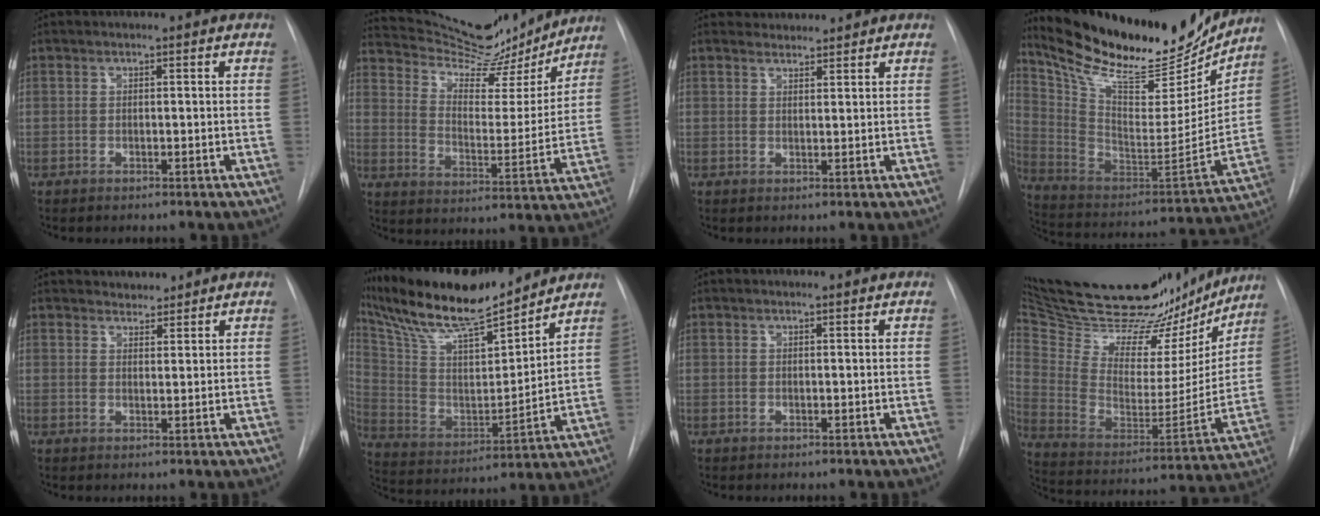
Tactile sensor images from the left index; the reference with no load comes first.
{"total": 19.9, "force": [18.6, 4.0, 5.9], "torque": [-0.094, -0.023, 0.269]}
{"total": 2.4, "force": [2.4, 0.4, -0.4], "torque": [0.000, 0.013, 0.040]}
{"total": 26.1, "force": [22.3, 6.9, 11.6], "torque": [-0.207, -0.038, 0.344]}
{"total": 3.2, "force": [3.0, 1.1, -0.1], "torque": [0.005, 0.011, 0.045]}
{"total": 20.8, "force": [18.1, 2.7, 9.8], "torque": [-0.186, -0.002, 0.316]}
{"total": 1.0, "force": [1.0, -0.2, 0.2], "torque": [-0.010, -0.001, 0.009]}
{"total": 34.0, "force": [29.2, 10.5, 14.1], "torque": [-0.245, -0.037, 0.415]}